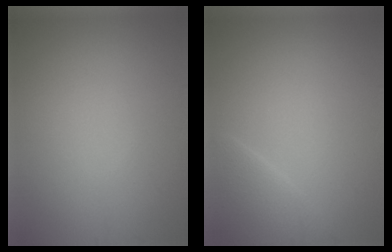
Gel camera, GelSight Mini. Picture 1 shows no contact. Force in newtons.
{"total": 2.5, "press": 2.5, "slide": 0.2}